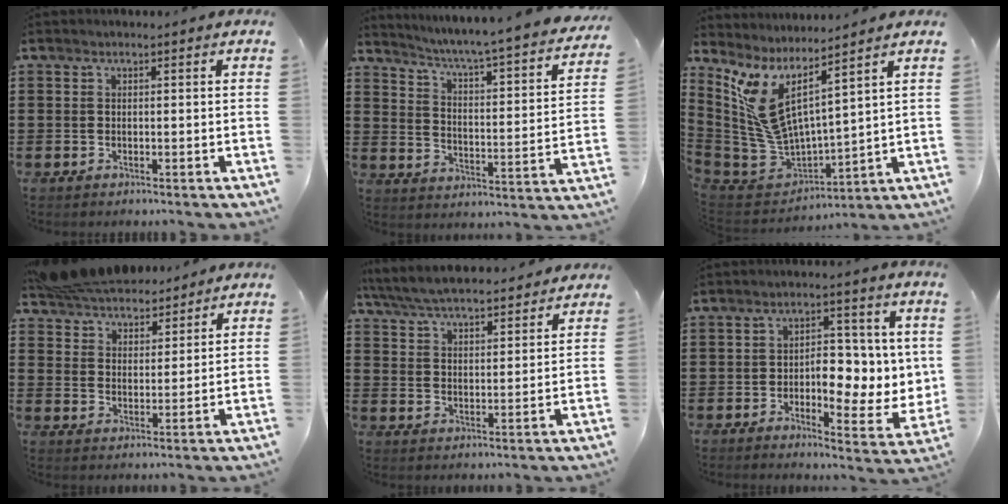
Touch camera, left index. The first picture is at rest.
{"total": 3.7, "force": [3.2, -1.0, 1.5], "torque": [-0.048, -0.043, 0.038]}
{"total": 8.6, "force": [3.3, 3.1, 7.3], "torque": [-0.201, -0.060, 0.049]}
{"total": 8.1, "force": [7.7, 1.6, 1.7], "torque": [-0.064, -0.025, 0.147]}
{"total": 6.3, "force": [6.0, 0.7, 1.6], "torque": [-0.059, -0.030, 0.106]}
{"total": 6.9, "force": [0.0, 3.6, 5.9], "torque": [-0.089, -0.002, -0.007]}